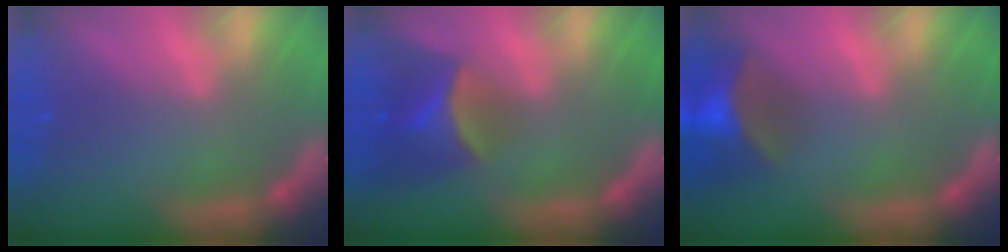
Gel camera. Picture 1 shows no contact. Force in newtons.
{"total": 6.5}
{"total": 9.5}